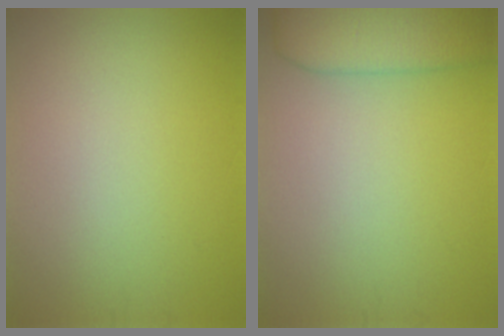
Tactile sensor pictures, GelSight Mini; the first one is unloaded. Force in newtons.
{"total": 6.2, "press": 6.1, "slide": 0.6}